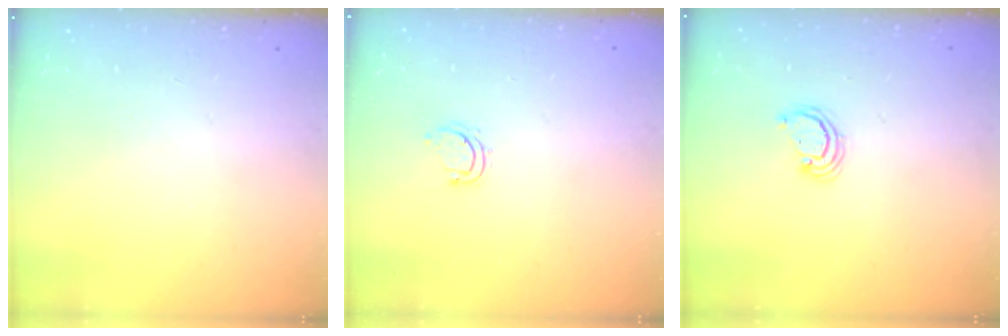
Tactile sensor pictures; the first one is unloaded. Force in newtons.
{"total": 4.0, "press": 3.9, "slide": 0.4}
{"total": 2.5, "press": 2.5, "slide": 0.2}